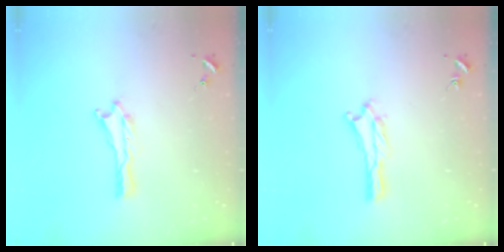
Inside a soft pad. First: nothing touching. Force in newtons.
{"total": 0.0}